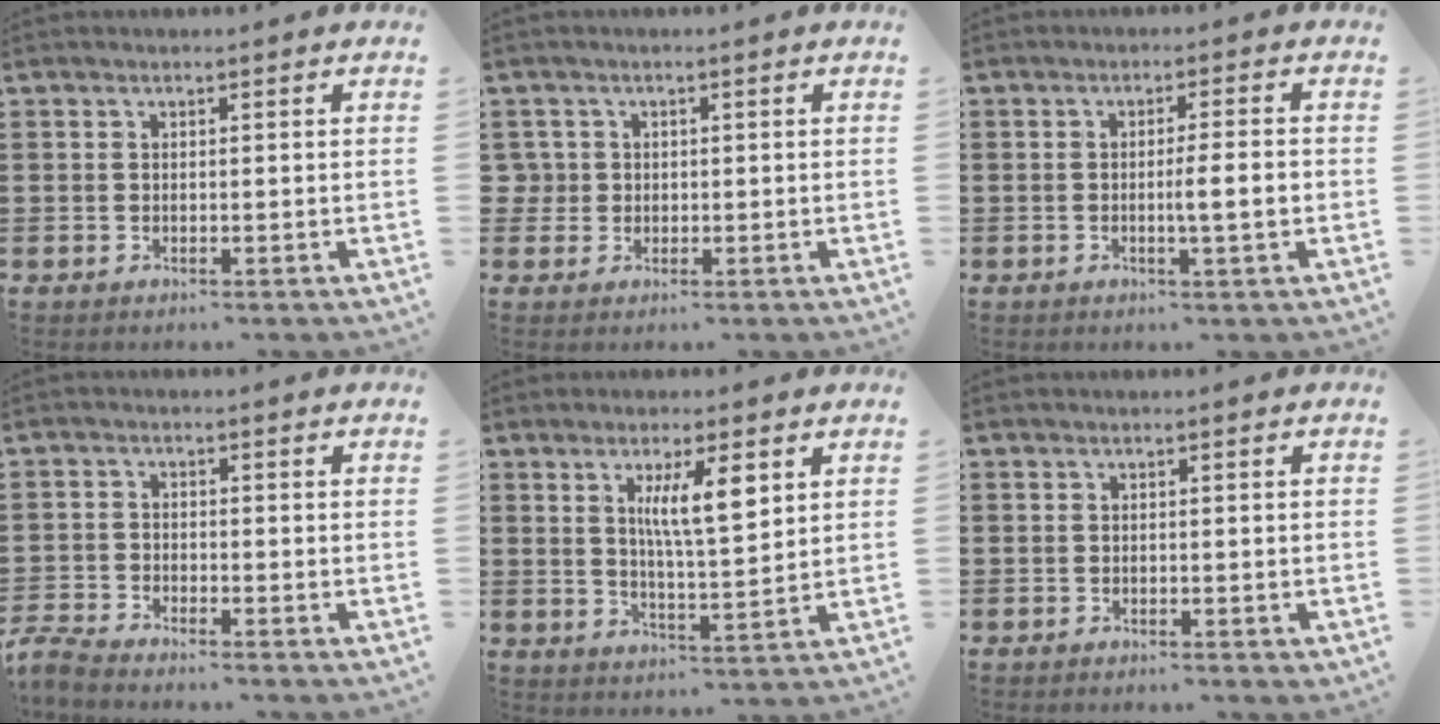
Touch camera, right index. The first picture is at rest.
{"total": 2.1, "force": [0.1, 2.1, 0.3], "torque": [-0.015, 0.010, 0.000]}
{"total": 3.8, "force": [-0.6, 0.1, 3.8], "torque": [-0.066, -0.005, -0.012]}
{"total": 2.8, "force": [-2.8, 0.0, 0.4], "torque": [-0.024, -0.002, -0.063]}
{"total": 7.2, "force": [2.9, 1.7, 6.4], "torque": [-0.117, 0.001, 0.044]}
{"total": 0.6, "force": [-0.5, 0.2, 0.3], "torque": [-0.008, -0.004, -0.009]}